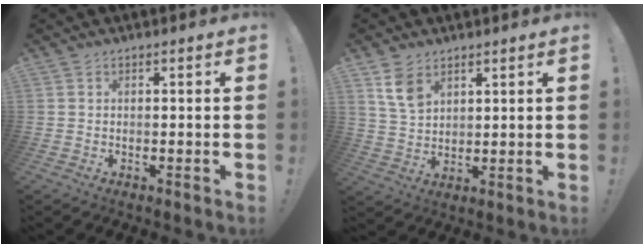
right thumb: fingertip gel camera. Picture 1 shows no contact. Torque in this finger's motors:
{"motor_torque": [0.05, 0.14, 0.26, 0.51, 0.01]}